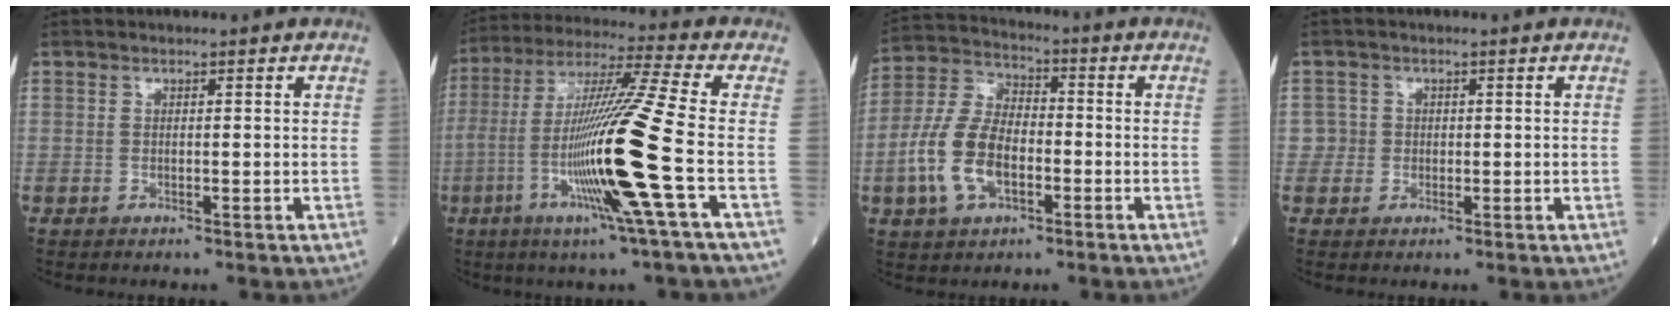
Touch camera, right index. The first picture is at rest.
{"total": 17.4, "force": [-4.6, -2.2, 16.6], "torque": [-0.330, -0.014, -0.097]}
{"total": 11.1, "force": [-3.3, 6.0, 8.7], "torque": [-0.205, 0.013, -0.065]}
{"total": 1.7, "force": [-0.1, 1.7, -0.3], "torque": [0.018, 0.010, -0.003]}